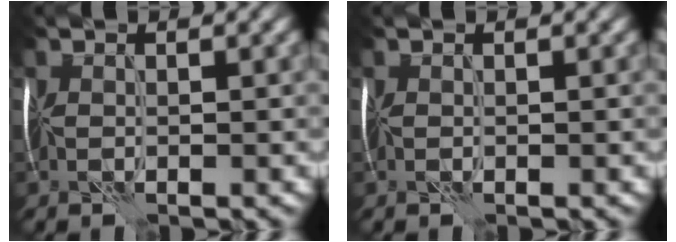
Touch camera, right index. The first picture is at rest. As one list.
[{"total": 0.0}]